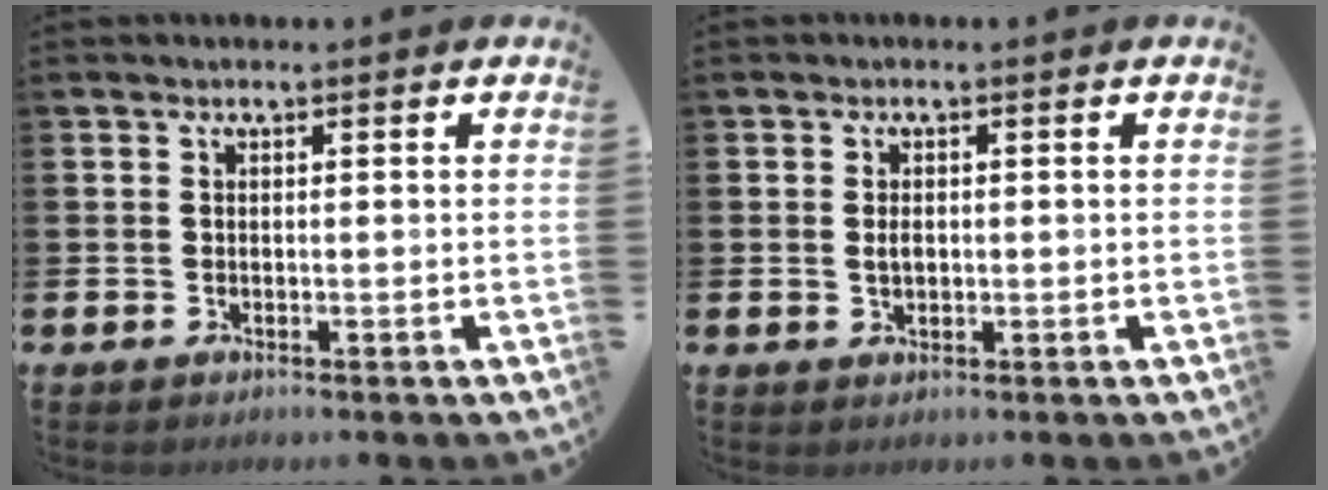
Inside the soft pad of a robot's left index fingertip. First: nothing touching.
{"total": 1.4, "force": [0.1, 0.9, 1.1], "torque": [-0.019, 0.006, 0.000]}